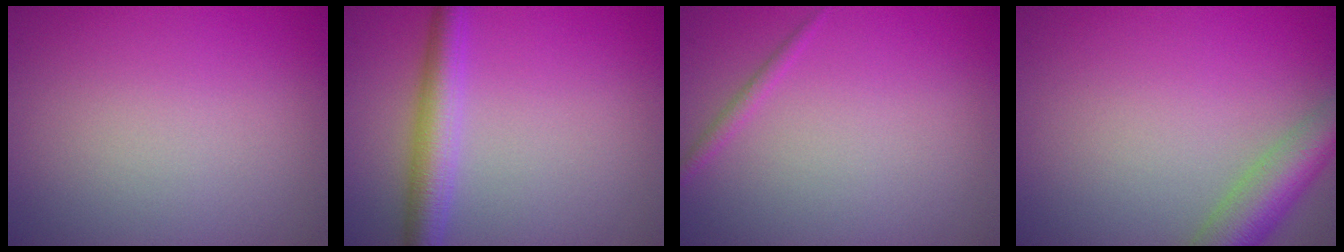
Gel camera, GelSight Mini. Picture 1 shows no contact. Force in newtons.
{"total": 3.8, "press": 3.8, "slide": 0.1}
{"total": 0.9, "press": 0.9, "slide": 0.1}
{"total": 5.0, "press": 5.0, "slide": 0.3}